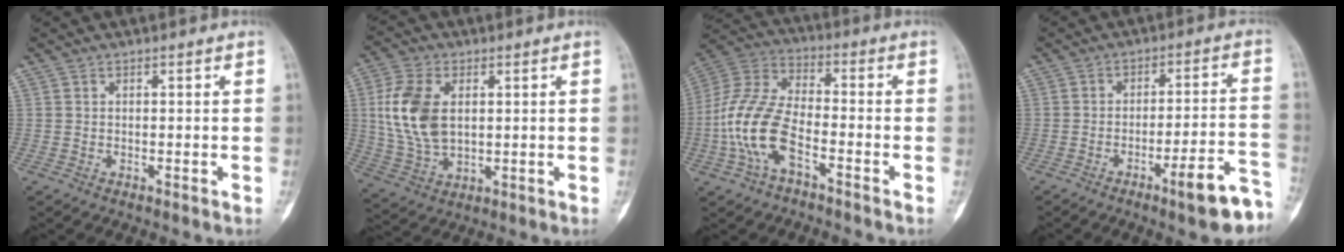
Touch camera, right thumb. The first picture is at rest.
{"total": 12.8, "force": [2.2, 7.9, 9.9], "torque": [-0.202, -0.003, 0.048]}
{"total": 14.1, "force": [-4.9, 7.1, 11.2], "torque": [-0.241, 0.039, -0.098]}
{"total": 10.9, "force": [-6.5, 1.9, 8.6], "torque": [-0.107, 0.048, -0.087]}